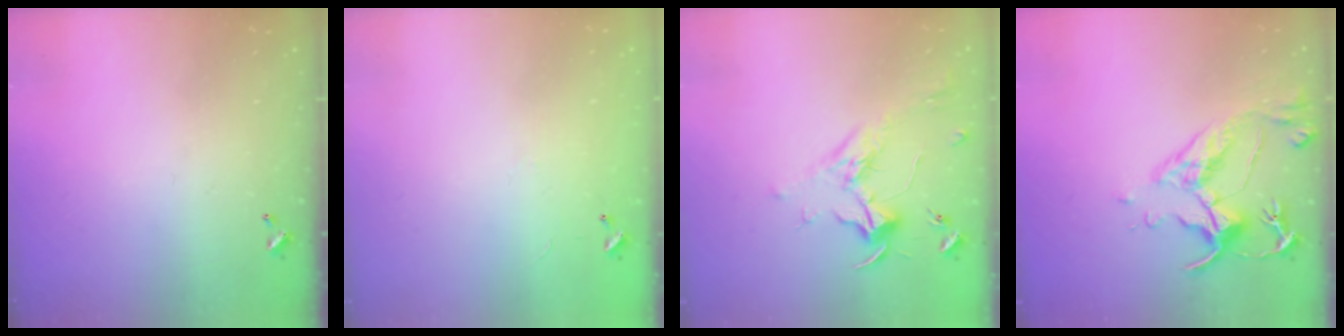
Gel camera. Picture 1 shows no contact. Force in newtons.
{"total": 8.0, "press": 7.9, "slide": 0.5}
{"total": 1.9, "press": 1.7, "slide": 0.7}
{"total": 5.0, "press": 4.8, "slide": 1.4}